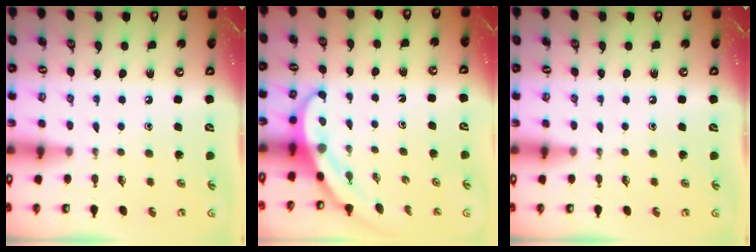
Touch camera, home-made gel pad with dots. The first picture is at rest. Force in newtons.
{"total": 3.8, "press": 3.8, "slide": 0.4}
{"total": 0.0}